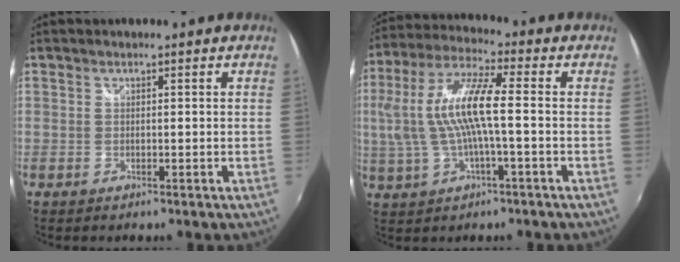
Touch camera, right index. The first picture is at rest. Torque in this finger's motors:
{"motor_torque": [1.06, -0.53, 0.81, 0.21]}